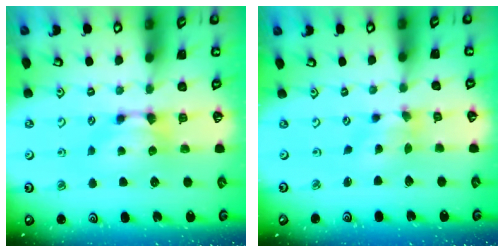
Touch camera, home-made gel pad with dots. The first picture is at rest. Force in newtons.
{"total": 1.9, "press": 1.4, "slide": 1.3}